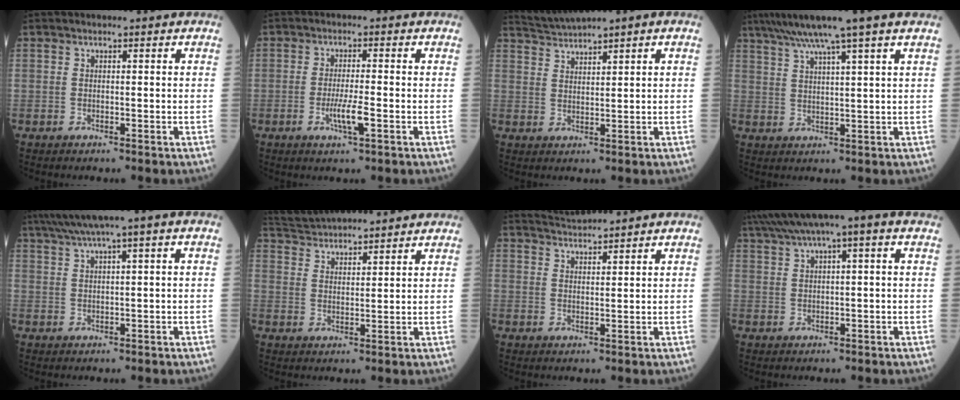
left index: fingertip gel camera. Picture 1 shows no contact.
{"total": 4.7, "force": [-1.9, 0.6, 4.3], "torque": [-0.083, -0.007, -0.037]}
{"total": 3.3, "force": [3.0, -0.7, 1.1], "torque": [-0.036, 0.013, 0.068]}
{"total": 9.6, "force": [7.1, -1.5, 6.3], "torque": [-0.106, 0.022, 0.106]}
{"total": 5.9, "force": [3.6, -0.6, 4.6], "torque": [-0.089, 0.028, 0.065]}
{"total": 10.8, "force": [10.4, 0.8, 2.9], "torque": [-0.064, 0.033, 0.169]}
{"total": 3.5, "force": [3.4, -0.8, -0.1], "torque": [-0.001, 0.013, 0.066]}
{"total": 8.2, "force": [5.1, 0.5, 6.5], "torque": [-0.114, 0.044, 0.082]}